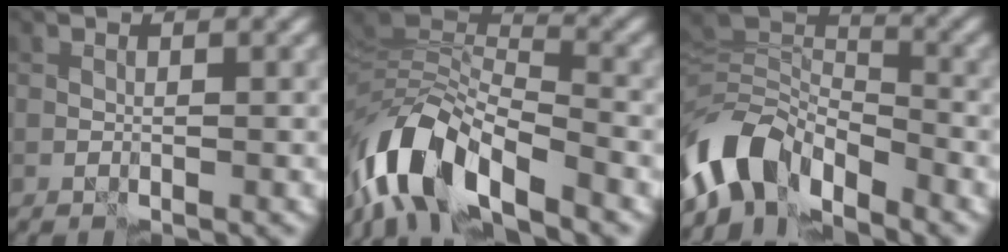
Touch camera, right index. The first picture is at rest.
{"total": 10.4, "force": [-6.0, 4.5, 7.1], "torque": [-0.122, 0.001, -0.112]}
{"total": 8.0, "force": [-5.0, 4.5, 4.5], "torque": [-0.070, -0.005, -0.098]}